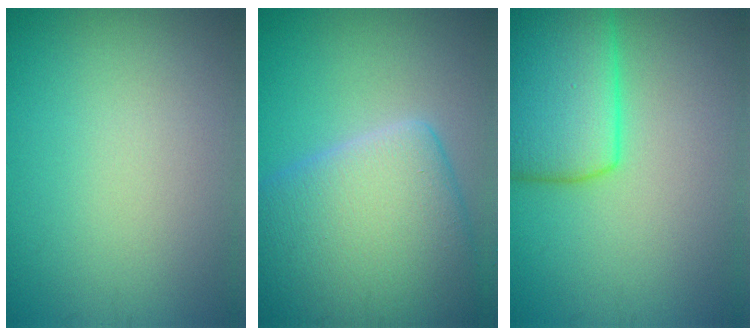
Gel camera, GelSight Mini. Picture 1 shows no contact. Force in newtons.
{"total": 11.3, "press": 11.2, "slide": 0.4}
{"total": 7.7, "press": 7.7, "slide": 0.2}